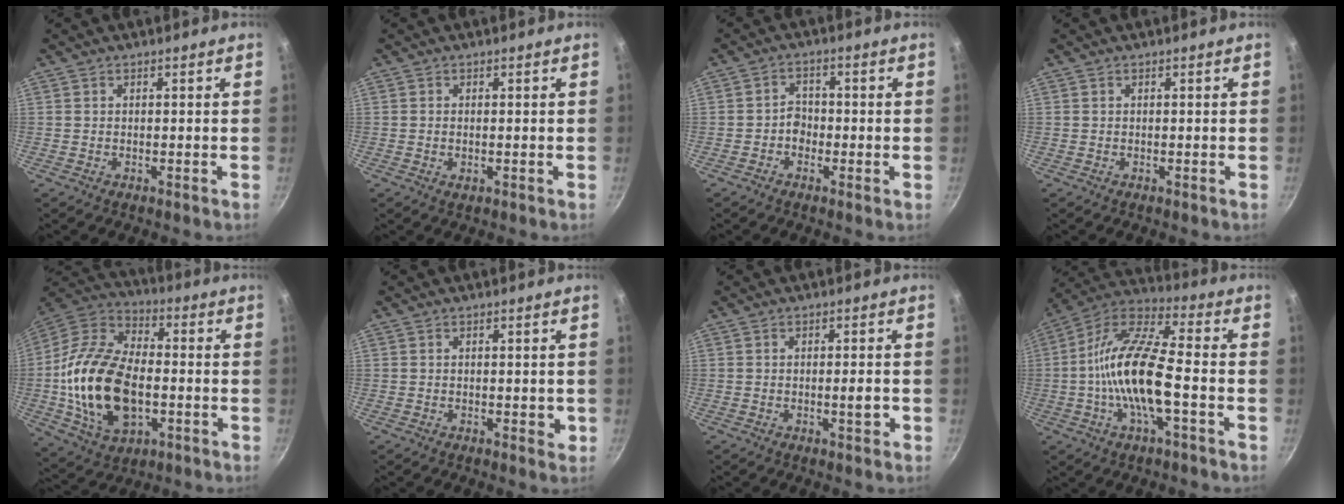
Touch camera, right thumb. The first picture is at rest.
{"total": 1.1, "force": [-0.1, 0.6, 0.9], "torque": [-0.015, -0.001, -0.002]}
{"total": 3.0, "force": [-1.1, 2.5, 1.3], "torque": [0.001, 0.018, -0.025]}
{"total": 0.0}
{"total": 22.9, "force": [-3.0, 14.0, 17.9], "torque": [-0.327, 0.029, -0.056]}
{"total": 2.1, "force": [-0.3, 1.2, 1.7], "torque": [-0.016, 0.000, -0.004]}
{"total": 2.7, "force": [-0.7, 0.7, 2.5], "torque": [-0.029, 0.006, -0.011]}
{"total": 16.7, "force": [-3.1, 5.6, 15.5], "torque": [-0.293, 0.039, -0.080]}